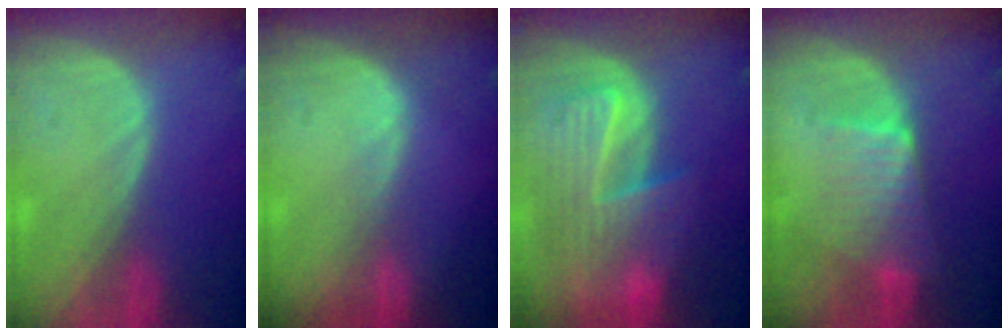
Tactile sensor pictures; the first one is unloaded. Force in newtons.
{"total": 1.5, "press": 1.0, "slide": 1.1}
{"total": 10.2, "press": 8.9, "slide": 5.0}
{"total": 6.2, "press": 5.9, "slide": 1.8}